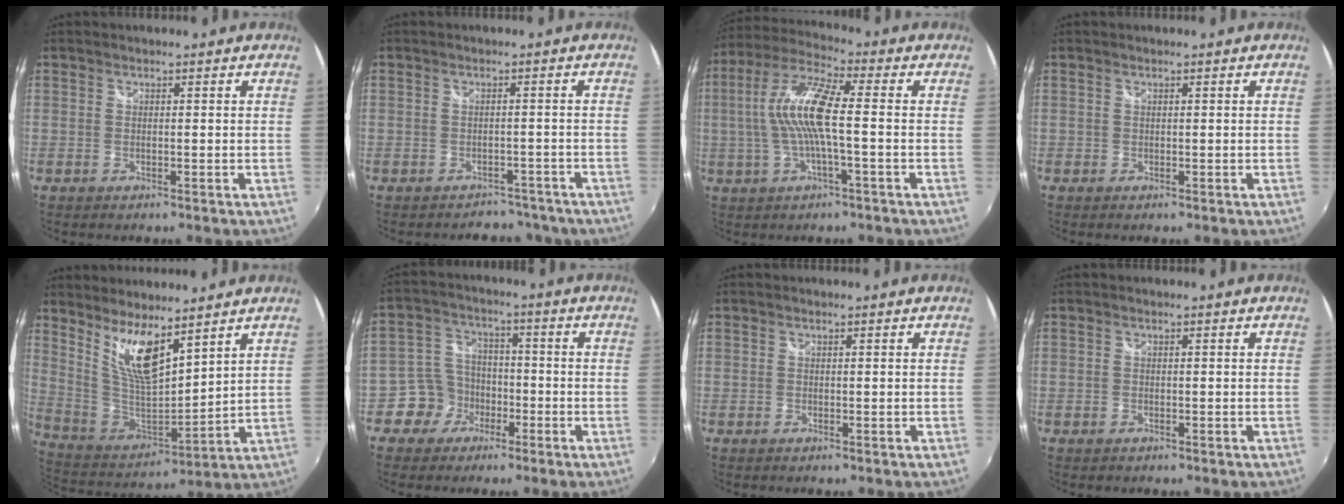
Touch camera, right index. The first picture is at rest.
{"total": 6.8, "force": [-5.6, 3.6, 1.2], "torque": [-0.017, 0.017, -0.061]}
{"total": 11.4, "force": [-0.6, 1.9, 11.3], "torque": [-0.223, 0.010, -0.012]}
{"total": 0.0}
{"total": 12.0, "force": [7.8, 3.4, 8.4], "torque": [-0.150, -0.014, 0.160]}
{"total": 7.1, "force": [-3.7, 5.9, 0.8], "torque": [-0.032, 0.029, -0.065]}
{"total": 0.0}
{"total": 0.8, "force": [-0.5, 0.6, 0.1], "torque": [-0.002, -0.003, -0.008]}